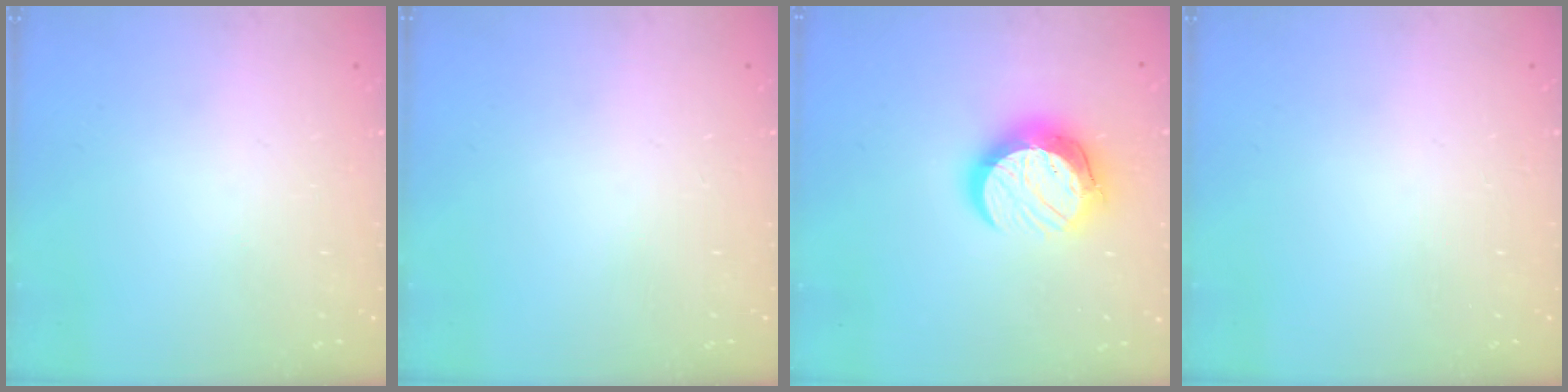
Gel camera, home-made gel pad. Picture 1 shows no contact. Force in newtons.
{"total": 0.0}
{"total": 13.4, "press": 13.4, "slide": 0.9}
{"total": 0.0}